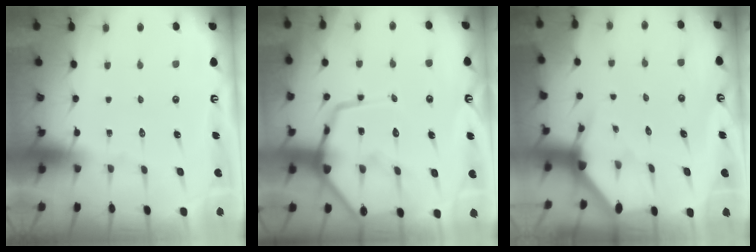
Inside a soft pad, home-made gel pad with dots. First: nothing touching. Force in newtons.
{"total": 17.4, "press": 17.3, "slide": 1.6}
{"total": 2.4, "press": 2.4, "slide": 0.2}